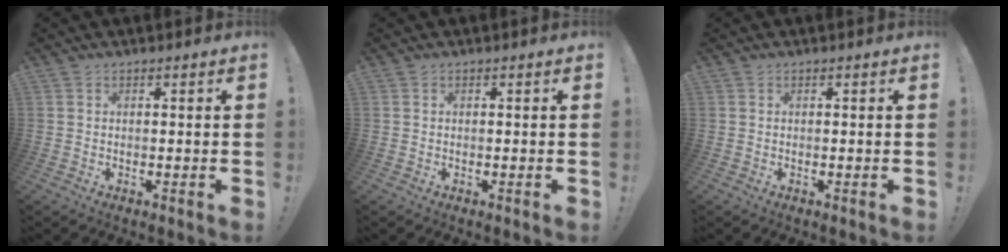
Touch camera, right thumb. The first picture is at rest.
{"total": 0.0}
{"total": 0.0}